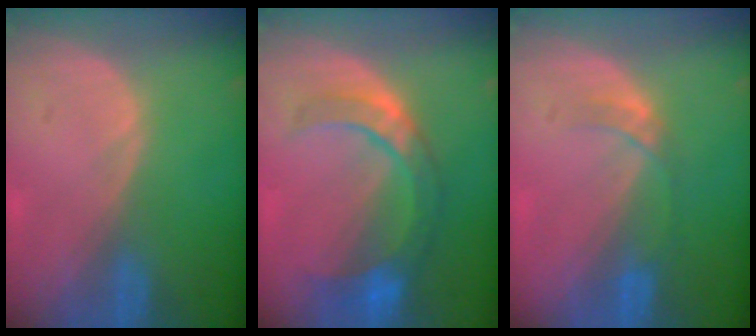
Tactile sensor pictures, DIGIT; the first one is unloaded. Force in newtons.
{"total": 8.3, "press": 7.7, "slide": 3.3}
{"total": 3.0, "press": 2.7, "slide": 1.3}